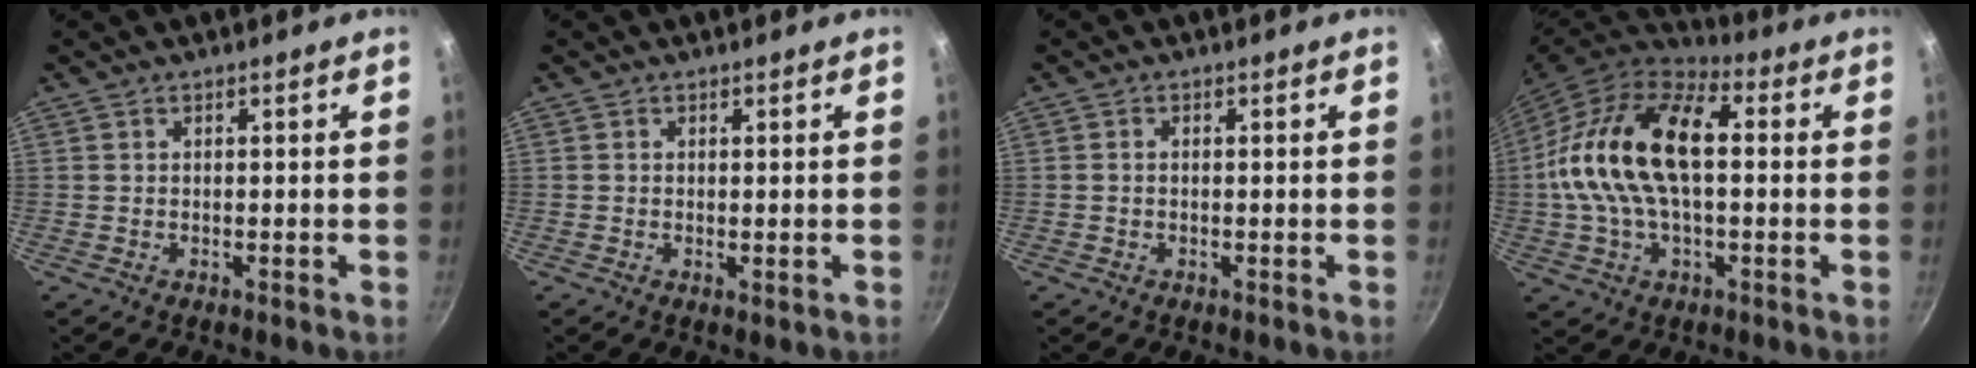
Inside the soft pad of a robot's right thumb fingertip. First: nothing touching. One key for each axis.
{"total": 0.6, "fx": 0.2, "fy": 0.2, "fz": 0.5, "tx": -0.008, "ty": -0.003, "tz": 0.000}
{"total": 0.7, "fx": -0.1, "fy": 0.5, "fz": 0.5, "tx": -0.009, "ty": 0.004, "tz": -0.003}
{"total": 20.5, "fx": 1.7, "fy": 11.4, "fz": 17.0, "tx": -0.311, "ty": 0.030, "tz": 0.013}